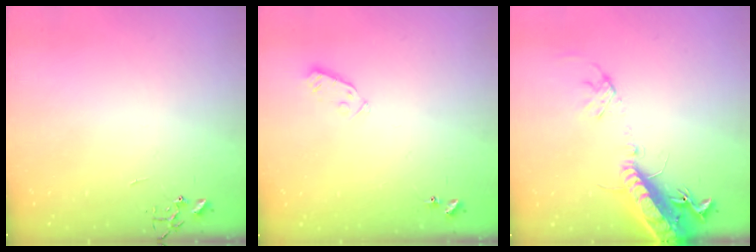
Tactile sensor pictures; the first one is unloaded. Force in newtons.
{"total": 3.3, "press": 3.1, "slide": 1.0}
{"total": 17.8, "press": 17.3, "slide": 4.1}